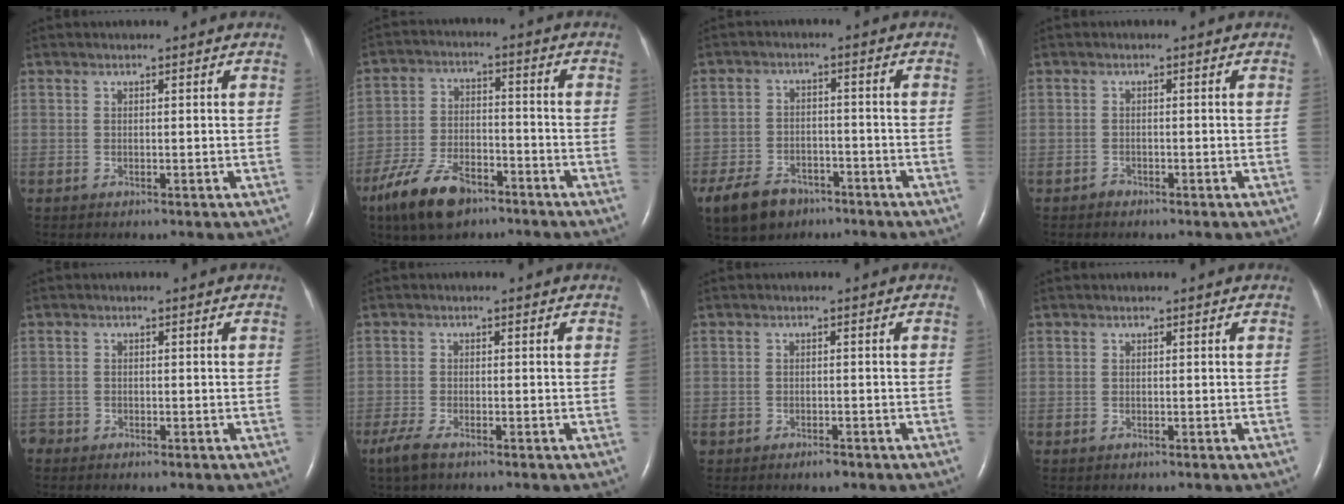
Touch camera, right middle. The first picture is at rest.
{"total": 10.6, "force": [-7.2, 4.6, 6.3], "torque": [-0.132, -0.009, -0.132]}
{"total": 9.9, "force": [-6.7, 6.0, 4.1], "torque": [-0.093, -0.002, -0.108]}
{"total": 0.8, "force": [-0.7, 0.4, 0.0], "torque": [0.000, 0.001, -0.015]}
{"total": 1.9, "force": [-1.5, 1.0, 0.6], "torque": [-0.007, 0.000, -0.022]}
{"total": 3.7, "force": [-2.6, 0.9, 2.4], "torque": [-0.061, -0.011, -0.047]}
{"total": 1.6, "force": [-1.2, 0.8, 0.7], "torque": [-0.014, 0.001, -0.014]}
{"total": 0.0}